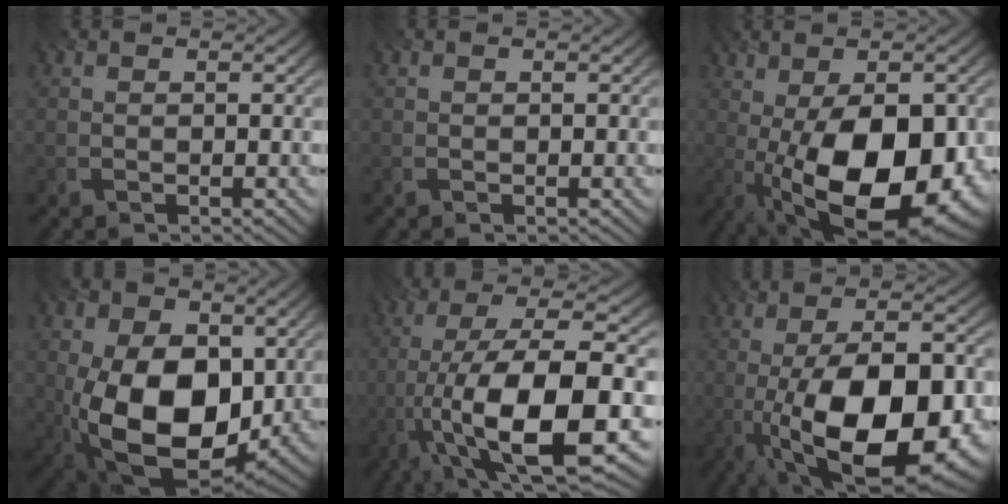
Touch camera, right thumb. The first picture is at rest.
{"total": 0.0}
{"total": 18.2, "force": [-4.6, 8.5, 15.5], "torque": [-0.242, -0.041, -0.055]}
{"total": 16.7, "force": [-2.1, 11.1, 12.3], "torque": [-0.217, -0.044, -0.036]}
{"total": 15.8, "force": [-5.9, 4.5, 13.9], "torque": [-0.242, -0.009, -0.108]}
{"total": 17.5, "force": [-5.7, 7.0, 14.9], "torque": [-0.218, -0.026, -0.089]}